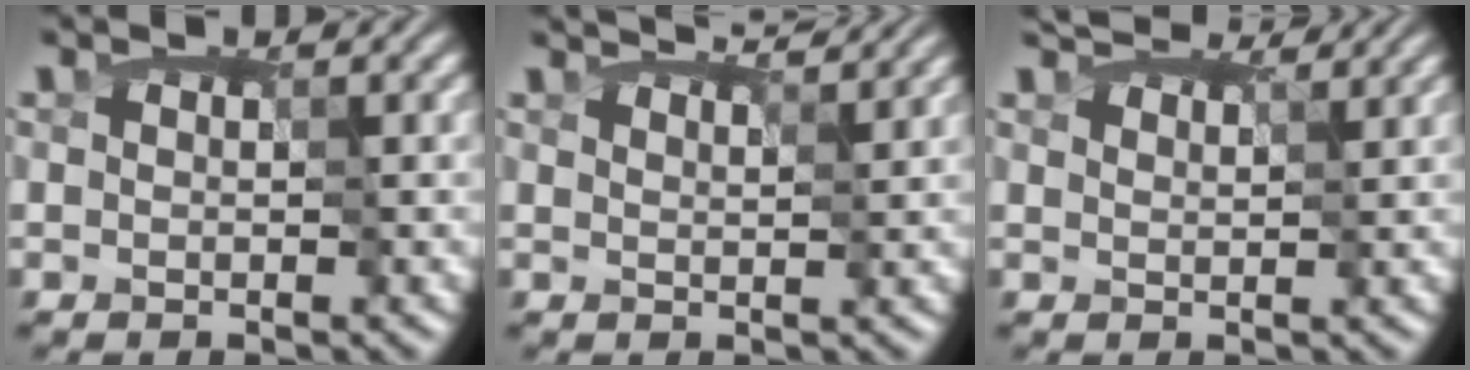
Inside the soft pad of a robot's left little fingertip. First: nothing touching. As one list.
[{"total": 4.9, "force": [4.2, 1.3, 2.2], "torque": [-0.043, 0.014, 0.047]}, {"total": 5.2, "force": [4.5, 1.5, 2.1], "torque": [-0.055, 0.007, 0.060]}]